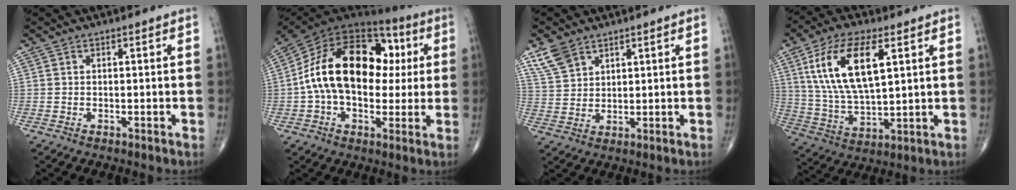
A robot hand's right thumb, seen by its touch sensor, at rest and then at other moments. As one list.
[{"total": 23.5, "force": [2.2, 15.0, 17.9], "torque": [-0.291, 0.034, 0.026]}, {"total": 5.8, "force": [4.0, 3.3, 2.5], "torque": [-0.043, -0.013, 0.088]}, {"total": 16.4, "force": [5.7, 6.9, 13.8], "torque": [-0.266, -0.014, 0.114]}]